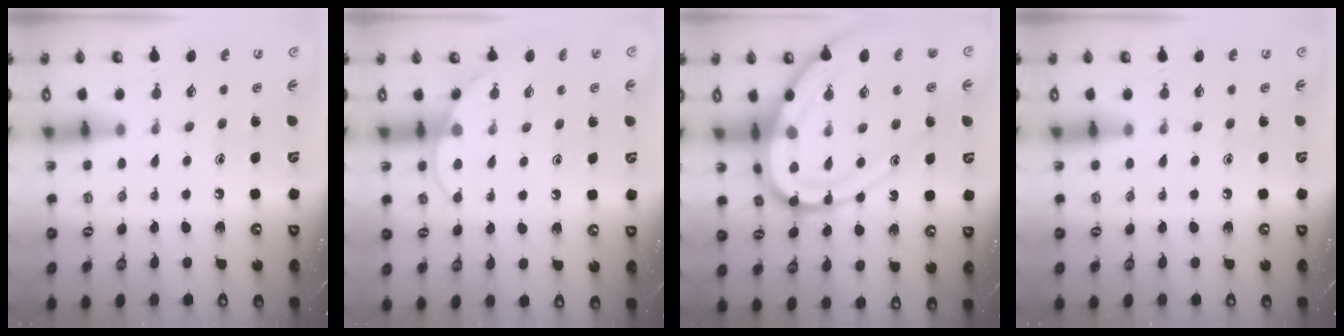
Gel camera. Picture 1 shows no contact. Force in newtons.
{"total": 6.2, "press": 6.2, "slide": 0.5}
{"total": 19.1, "press": 19.0, "slide": 2.0}
{"total": 0.0}